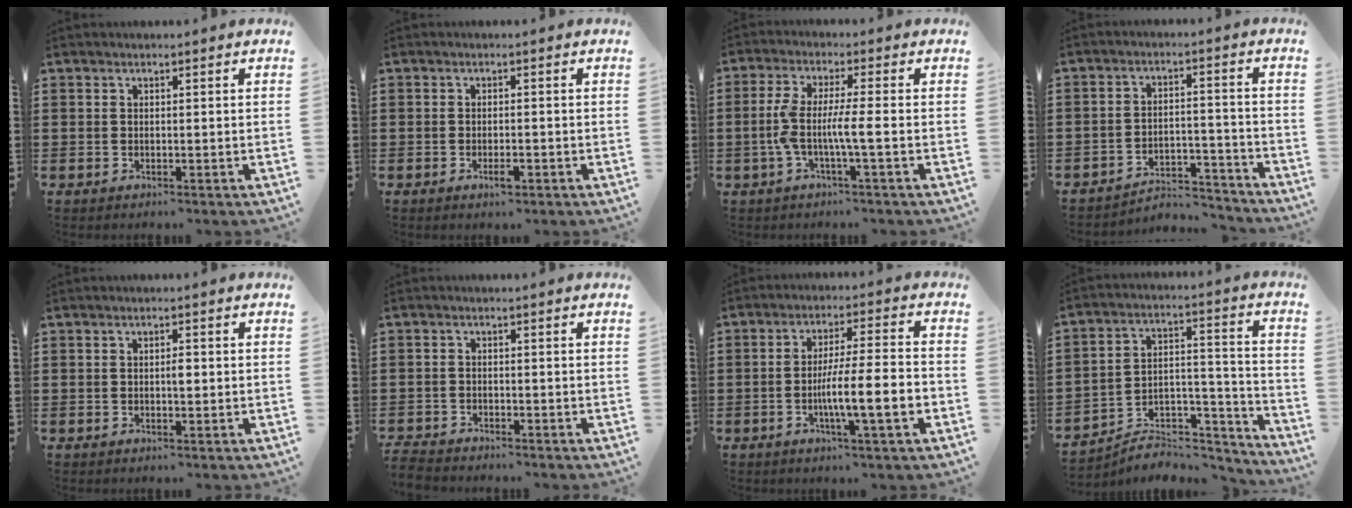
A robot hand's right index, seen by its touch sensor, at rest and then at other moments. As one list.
[{"total": 2.0, "force": [-1.0, 0.6, 1.7], "torque": [-0.031, 0.000, -0.018]}, {"total": 5.7, "force": [-1.5, -0.1, 5.5], "torque": [-0.121, -0.010, -0.039]}, {"total": 4.6, "force": [-4.3, 0.9, 1.2], "torque": [-0.024, 0.006, -0.088]}, {"total": 1.4, "force": [0.0, 0.5, 1.3], "torque": [-0.026, 0.000, -0.002]}, {"total": 2.2, "force": [-2.2, 0.2, 0.0], "torque": [-0.004, -0.001, -0.047]}, {"total": 8.7, "force": [-2.8, 0.8, 8.2], "torque": [-0.143, -0.004, -0.051]}, {"total": 5.6, "force": [-5.0, 2.1, 1.3], "torque": [-0.019, 0.007, -0.099]}]